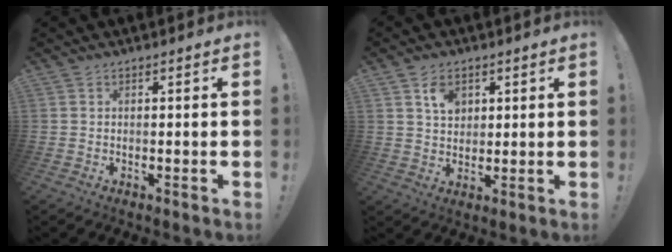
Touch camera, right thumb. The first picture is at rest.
{"total": 5.9, "force": [2.9, 4.4, 2.7], "torque": [-0.025, -0.013, 0.049]}